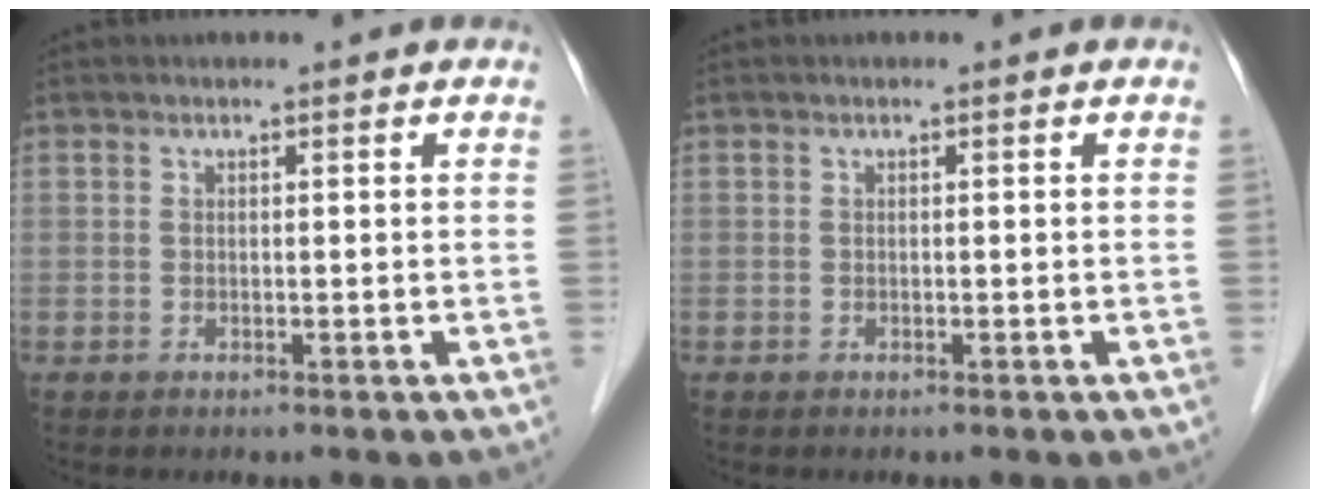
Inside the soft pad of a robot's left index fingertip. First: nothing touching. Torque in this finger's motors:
{"motor_torque": [-0.03, 0.09, 0.02, 0.00]}